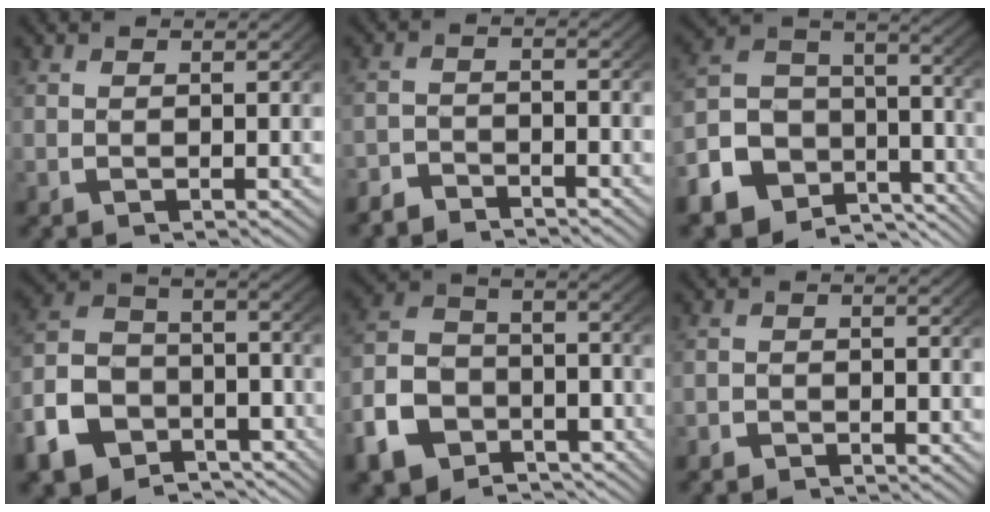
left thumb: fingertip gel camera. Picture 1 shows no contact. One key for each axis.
{"total": 3.1, "fx": -3.0, "fy": 0.8, "fz": 0.1, "tx": 0.003, "ty": -0.012, "tz": -0.057}
{"total": 12.3, "fx": -4.0, "fy": 8.7, "fz": 7.7, "tx": -0.163, "ty": -0.036, "tz": -0.061}
{"total": 14.7, "fx": -5.7, "fy": 10.9, "fz": 8.0, "tx": -0.184, "ty": -0.059, "tz": -0.084}
{"total": 13.6, "fx": -6.1, "fy": 10.2, "fz": 6.8, "tx": -0.153, "ty": -0.054, "tz": -0.091}
{"total": 1.8, "fx": -1.7, "fy": 0.6, "fz": 0.0, "tx": 0.003, "ty": -0.010, "tz": -0.032}